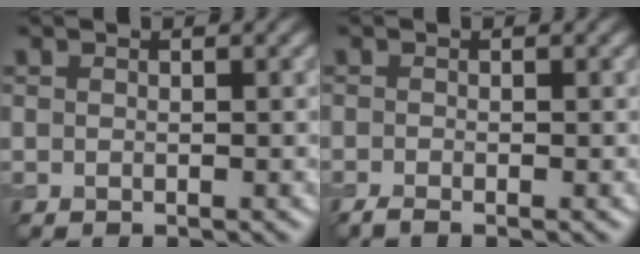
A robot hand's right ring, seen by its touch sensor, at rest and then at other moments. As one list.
[{"total": 1.0, "force": [-0.8, 0.0, 0.6], "torque": [-0.014, -0.005, -0.020]}]